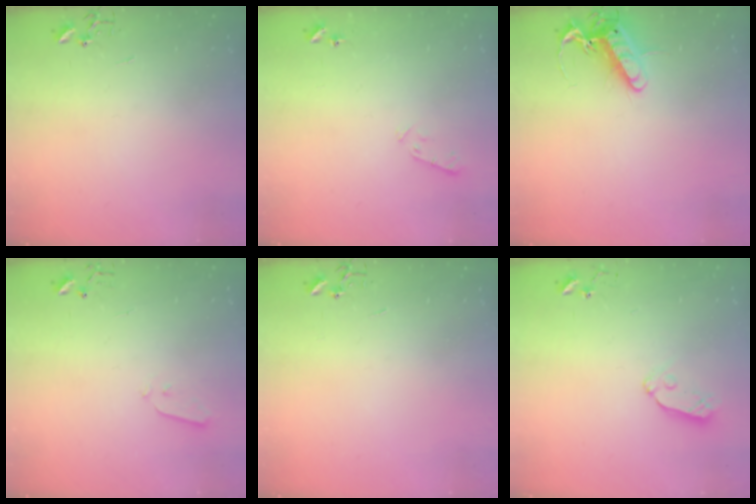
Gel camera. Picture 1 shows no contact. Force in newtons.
{"total": 4.5, "press": 4.5, "slide": 0.4}
{"total": 13.9, "press": 13.8, "slide": 1.7}
{"total": 3.0, "press": 2.9, "slide": 0.7}
{"total": 0.0}
{"total": 7.3, "press": 7.3, "slide": 0.4}